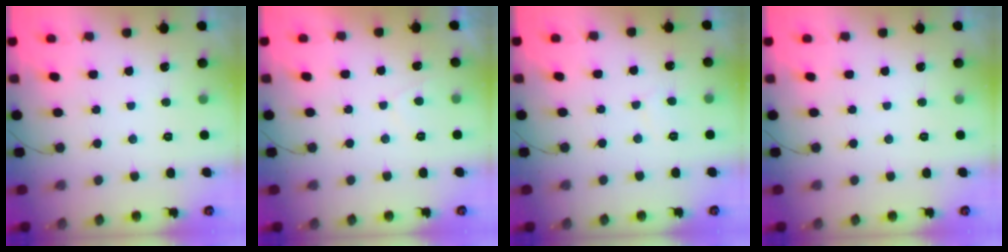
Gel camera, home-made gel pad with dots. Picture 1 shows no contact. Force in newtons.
{"total": 0.9, "press": 0.7, "slide": 0.5}
{"total": 2.6, "press": 2.6, "slide": 0.2}
{"total": 0.0}